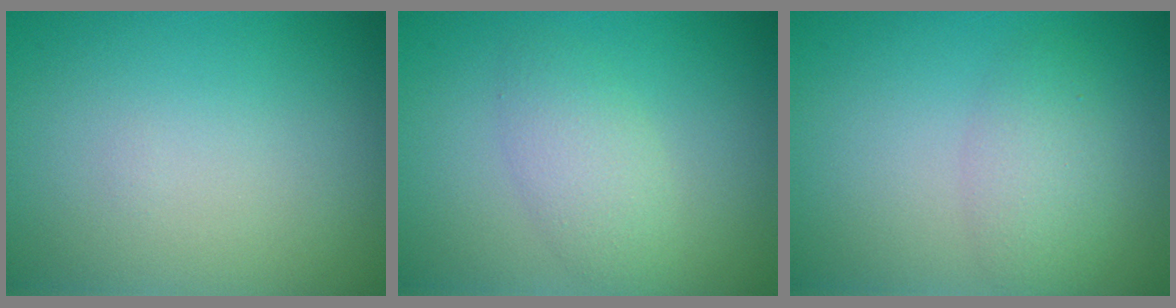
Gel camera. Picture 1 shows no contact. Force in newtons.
{"total": 2.7, "press": 2.7, "slide": 0.0}
{"total": 2.6, "press": 2.6, "slide": 0.2}